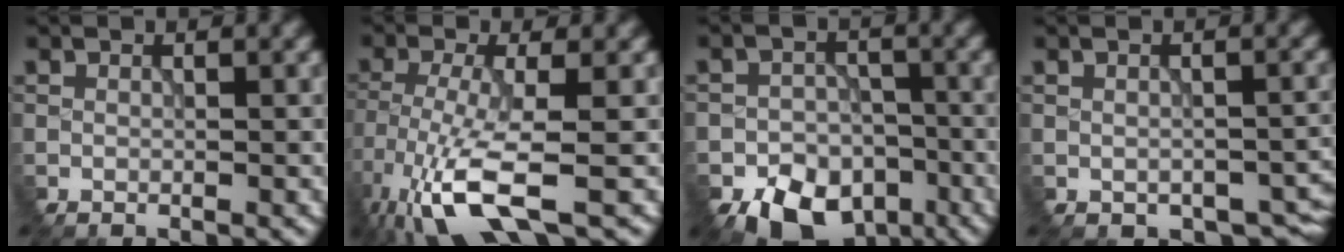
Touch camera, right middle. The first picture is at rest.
{"total": 7.4, "force": [-4.4, 1.4, 5.7], "torque": [-0.126, -0.013, -0.089]}
{"total": 8.1, "force": [-5.6, 5.0, 3.0], "torque": [-0.038, -0.021, -0.084]}
{"total": 5.2, "force": [-2.1, 3.4, 3.3], "torque": [-0.049, -0.034, -0.014]}